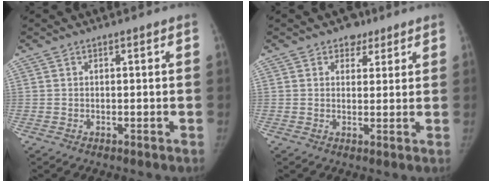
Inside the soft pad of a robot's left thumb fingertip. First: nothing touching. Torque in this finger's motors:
{"motor_torque": [0.36, 0.00, 0.10, -0.54, 0.04]}